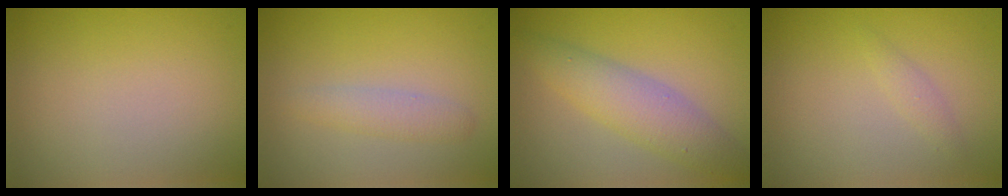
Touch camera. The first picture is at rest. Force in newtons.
{"total": 1.8, "press": 1.8, "slide": 0.0}
{"total": 4.4, "press": 4.4, "slide": 0.2}
{"total": 0.9, "press": 0.9, "slide": 0.1}